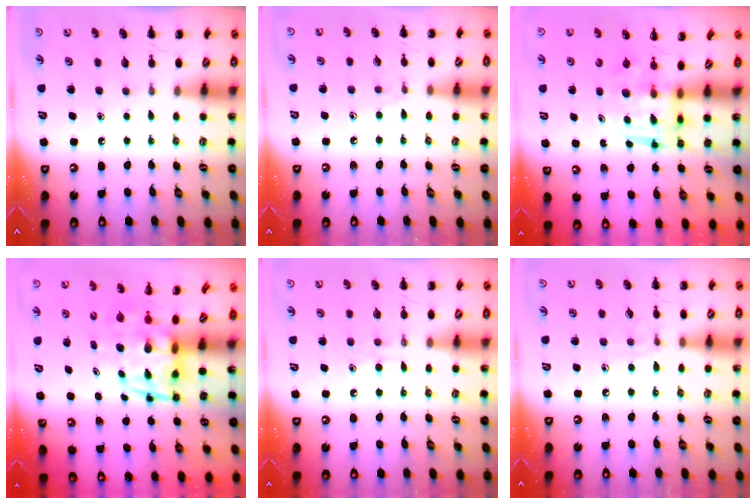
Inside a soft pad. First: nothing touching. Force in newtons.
{"total": 4.3, "press": 3.9, "slide": 1.7}
{"total": 3.1, "press": 3.1, "slide": 0.3}
{"total": 3.9, "press": 3.6, "slide": 1.4}
{"total": 4.2, "press": 4.0, "slide": 1.3}
{"total": 5.4, "press": 5.2, "slide": 1.6}